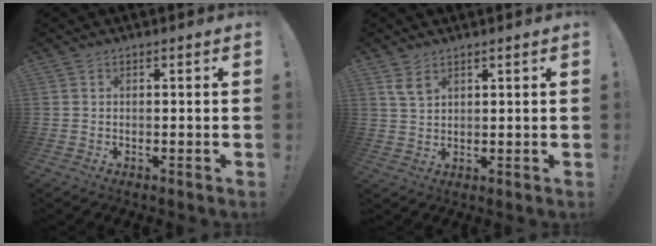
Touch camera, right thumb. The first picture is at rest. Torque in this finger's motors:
{"motor_torque": [0.13, 0.09, 0.30, 0.13, 0.00]}